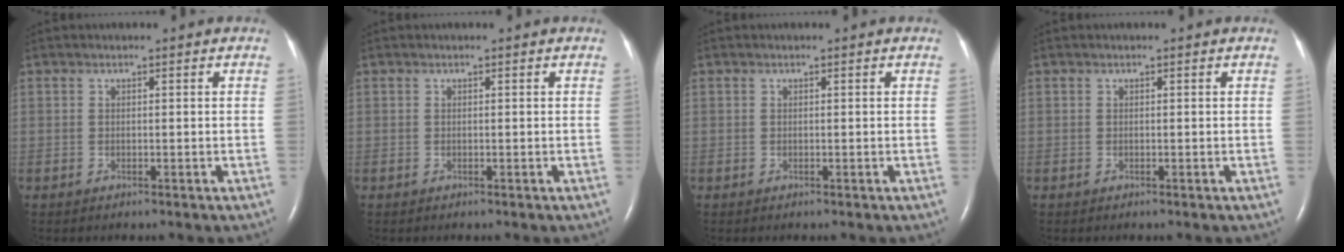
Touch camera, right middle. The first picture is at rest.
{"total": 0.0}
{"total": 0.0}
{"total": 0.0}